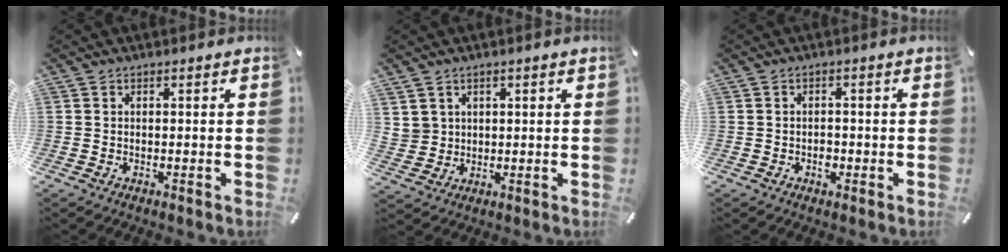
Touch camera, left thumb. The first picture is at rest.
{"total": 4.4, "force": [2.3, 3.7, -0.3], "torque": [-0.003, -0.009, 0.043]}
{"total": 2.1, "force": [-0.7, 1.6, 1.2], "torque": [-0.015, -0.001, -0.015]}